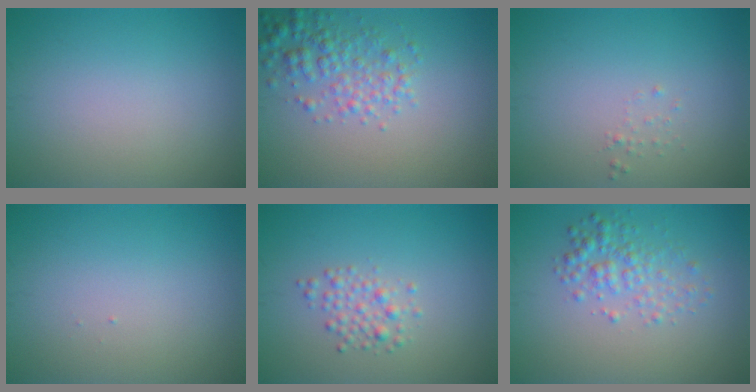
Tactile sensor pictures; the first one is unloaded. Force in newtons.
{"total": 3.3, "press": 3.3, "slide": 0.1}
{"total": 0.5, "press": 0.5, "slide": 0.1}
{"total": 0.0}
{"total": 1.9, "press": 1.9, "slide": 0.1}
{"total": 2.8, "press": 2.8, "slide": 0.0}